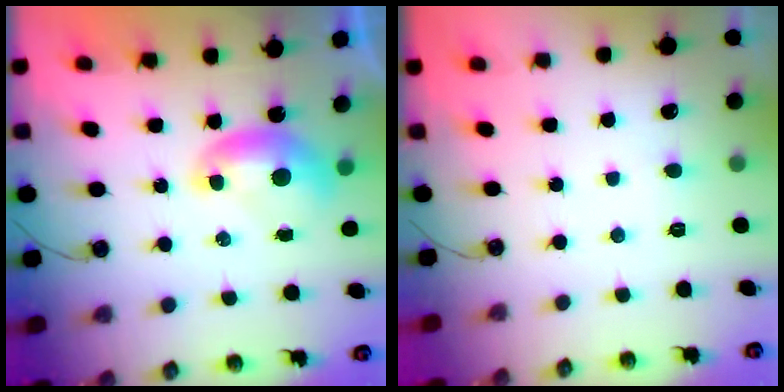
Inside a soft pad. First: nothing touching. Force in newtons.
{"total": 0.0}